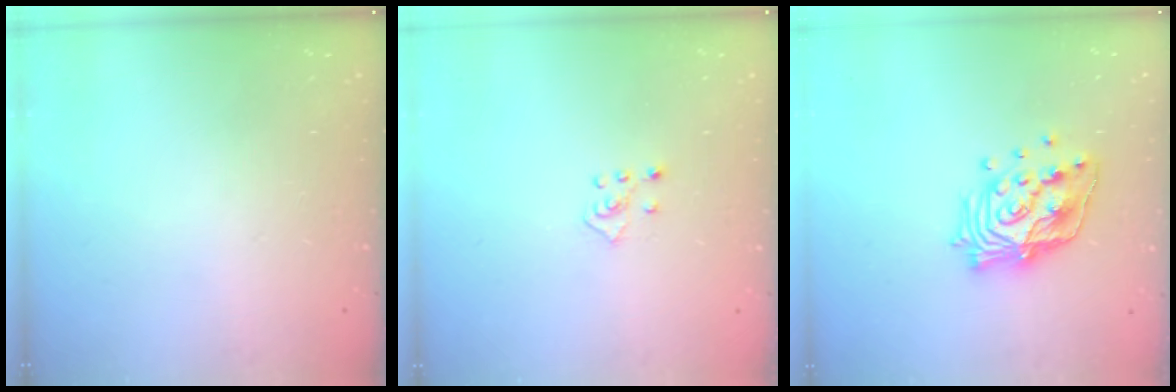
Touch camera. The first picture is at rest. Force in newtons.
{"total": 2.3, "press": 2.3, "slide": 0.5}
{"total": 17.5, "press": 17.2, "slide": 2.8}